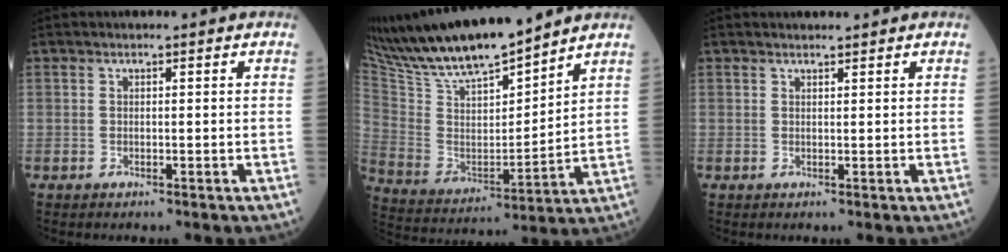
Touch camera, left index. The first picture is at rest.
{"total": 17.5, "force": [15.4, 2.2, 7.9], "torque": [-0.155, -0.003, 0.291]}
{"total": 1.2, "force": [1.2, 0.1, 0.3], "torque": [-0.006, 0.005, 0.021]}